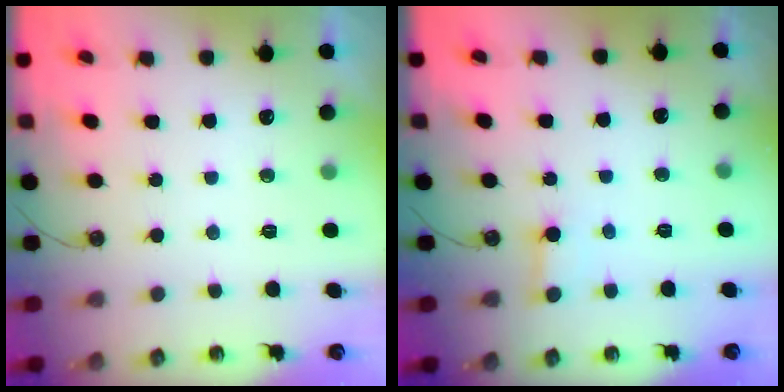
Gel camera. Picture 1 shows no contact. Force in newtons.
{"total": 2.2, "press": 2.2, "slide": 0.1}